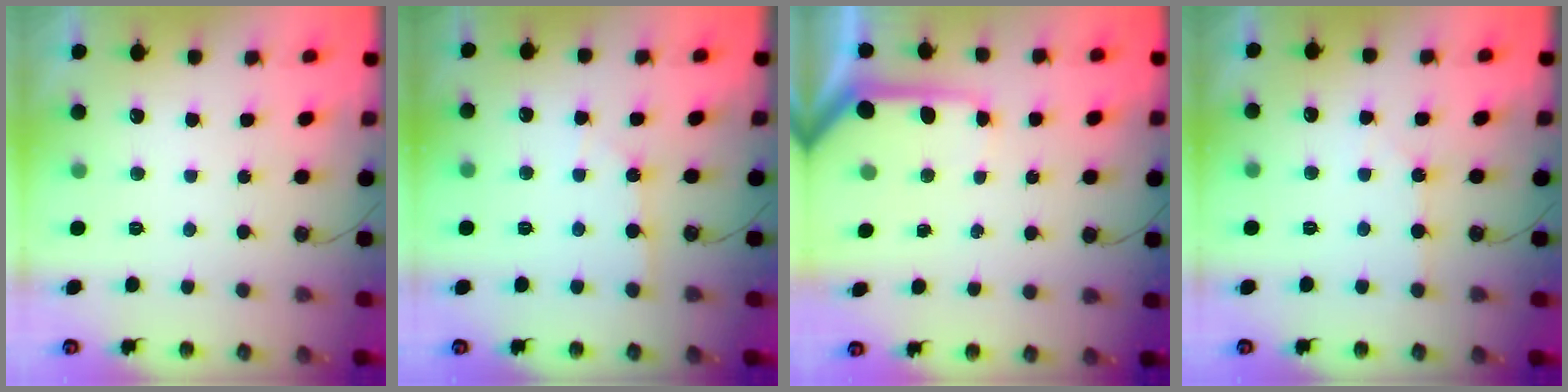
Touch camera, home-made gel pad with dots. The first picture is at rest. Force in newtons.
{"total": 2.2, "press": 2.2, "slide": 0.3}
{"total": 7.5, "press": 7.5, "slide": 0.8}
{"total": 4.4, "press": 4.4, "slide": 0.7}